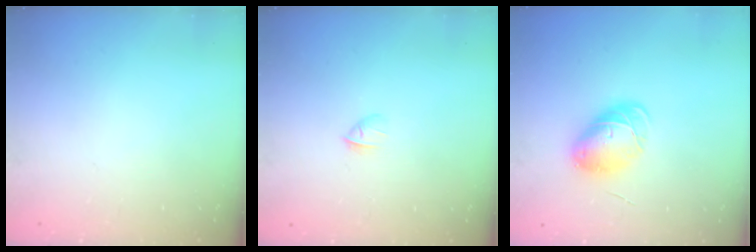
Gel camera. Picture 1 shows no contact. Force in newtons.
{"total": 2.4, "press": 2.2, "slide": 0.8}
{"total": 9.0, "press": 8.8, "slide": 1.9}